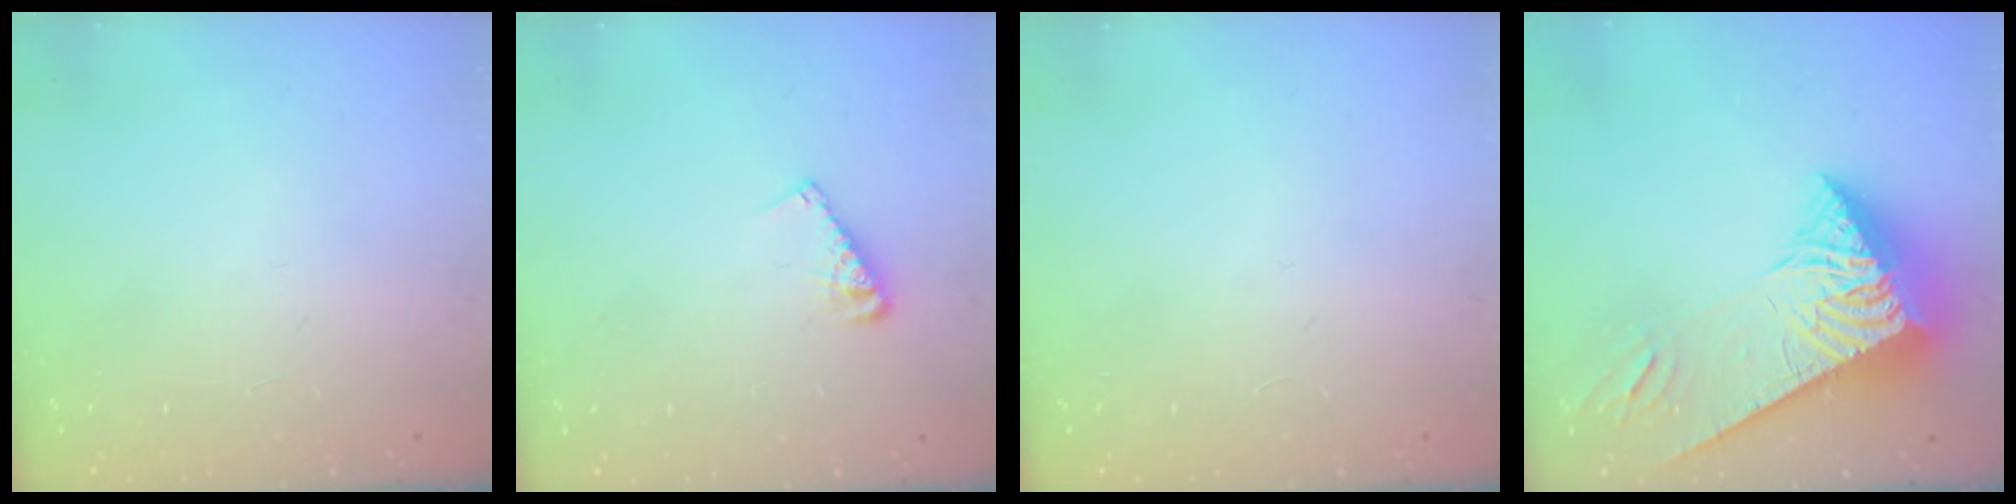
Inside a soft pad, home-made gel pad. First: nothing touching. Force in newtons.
{"total": 6.4, "press": 6.4, "slide": 0.3}
{"total": 0.0}
{"total": 9.7, "press": 9.5, "slide": 1.8}